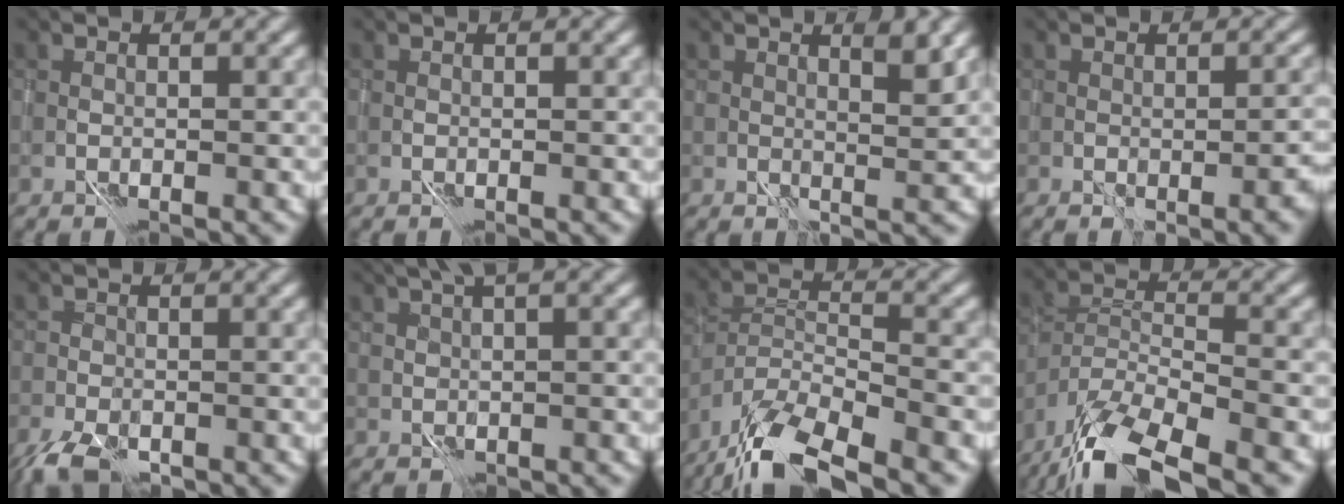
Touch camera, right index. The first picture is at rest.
{"total": 0.0}
{"total": 2.9, "force": [2.5, 0.0, 1.4], "torque": [-0.016, 0.004, 0.044]}
{"total": 2.1, "force": [0.1, 0.4, 2.1], "torque": [-0.024, 0.004, 0.011]}
{"total": 3.3, "force": [-2.3, 1.1, 2.1], "torque": [-0.032, -0.007, -0.044]}
{"total": 3.2, "force": [1.7, 0.9, 2.6], "torque": [-0.045, 0.012, 0.033]}
{"total": 9.5, "force": [-7.7, 2.2, 5.1], "torque": [-0.088, -0.002, -0.136]}
{"total": 10.5, "force": [-8.2, 2.6, 6.0], "torque": [-0.107, -0.011, -0.141]}